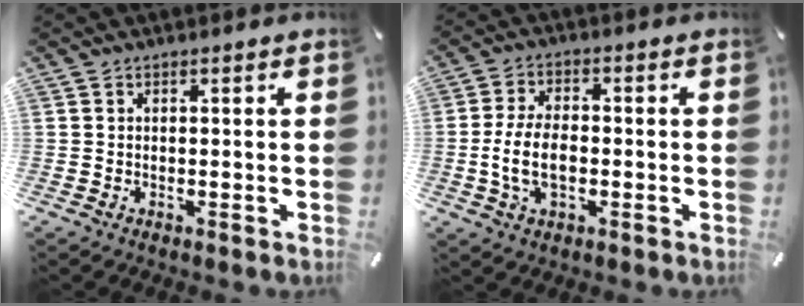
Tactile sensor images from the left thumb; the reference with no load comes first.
{"total": 9.2, "force": [-1.7, 5.3, 7.2], "torque": [-0.153, 0.006, -0.032]}